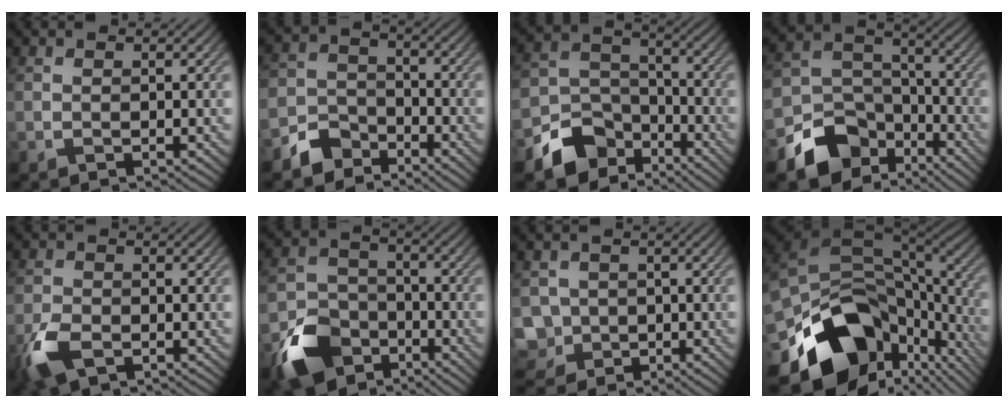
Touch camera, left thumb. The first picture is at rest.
{"total": 6.0, "force": [-4.3, 3.8, 1.5], "torque": [-0.033, 0.000, -0.101]}
{"total": 10.0, "force": [-6.4, 6.7, 4.0], "torque": [-0.091, -0.021, -0.120]}
{"total": 11.4, "force": [-6.8, 7.7, 4.9], "torque": [-0.120, -0.023, -0.119]}
{"total": 5.2, "force": [-2.7, 2.8, 3.4], "torque": [-0.081, -0.008, -0.060]}
{"total": 10.0, "force": [-5.6, 6.8, 4.8], "torque": [-0.109, -0.019, -0.121]}
{"total": 6.1, "force": [-1.8, 5.6, 1.6], "torque": [-0.051, -0.019, -0.047]}
{"total": 18.6, "force": [-6.7, 12.1, 12.5], "torque": [-0.232, -0.048, -0.078]}